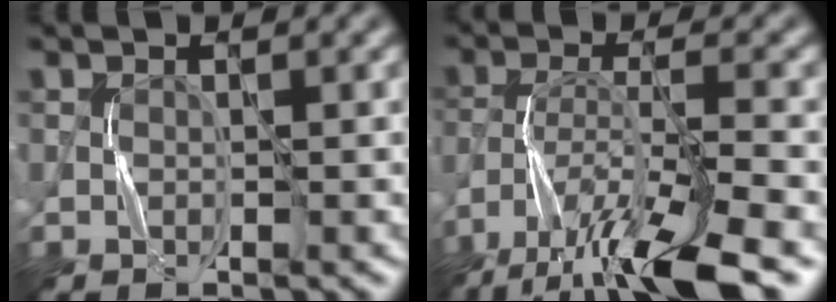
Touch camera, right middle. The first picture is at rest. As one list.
[{"total": 11.2, "force": [-8.4, 2.3, 7.2], "torque": [-0.133, -0.009, -0.142]}]